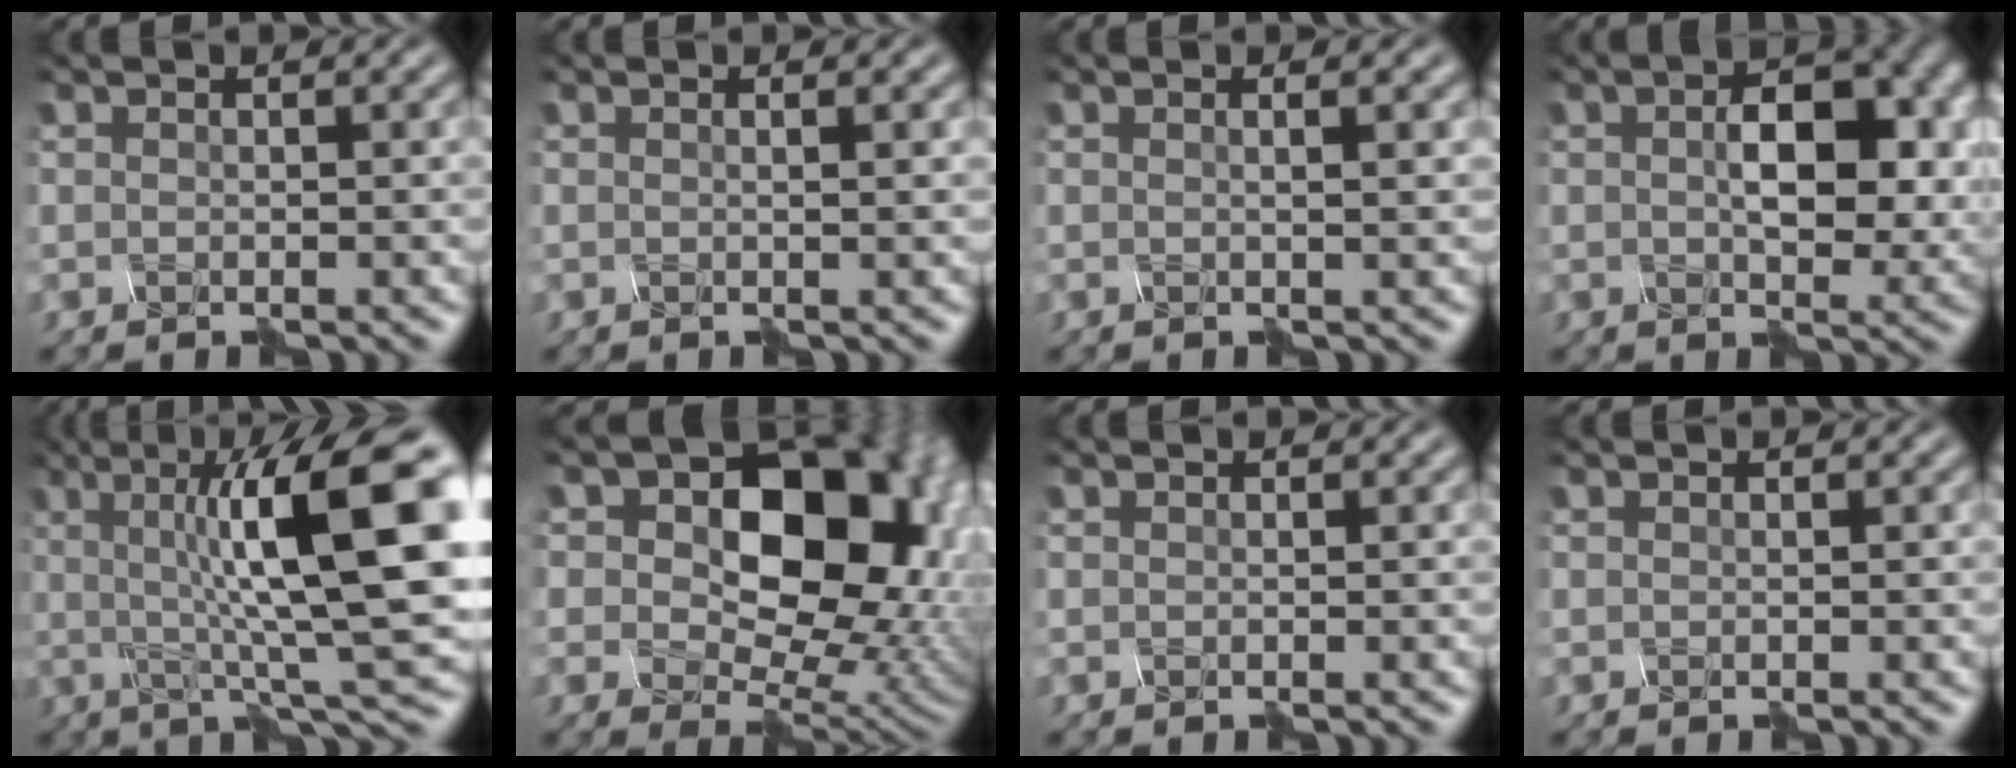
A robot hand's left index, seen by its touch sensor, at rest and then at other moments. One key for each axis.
{"total": 1.2, "fx": 0.2, "fy": 0.4, "fz": 1.1, "tx": -0.007, "ty": 0.010, "tz": -0.002}
{"total": 1.9, "fx": 0.4, "fy": 0.6, "fz": 1.7, "tx": -0.013, "ty": 0.016, "tz": -0.002}
{"total": 6.1, "fx": 0.2, "fy": 2.9, "fz": 5.3, "tx": -0.094, "ty": 0.004, "tz": 0.029}
{"total": 12.4, "fx": 1.6, "fy": 2.6, "fz": 12.0, "tx": -0.183, "ty": 0.004, "tz": 0.044}
{"total": 13.6, "fx": 2.6, "fy": 9.5, "fz": 9.4, "tx": -0.104, "ty": 0.011, "tz": 0.068}
{"total": 0.0}
{"total": 0.0}